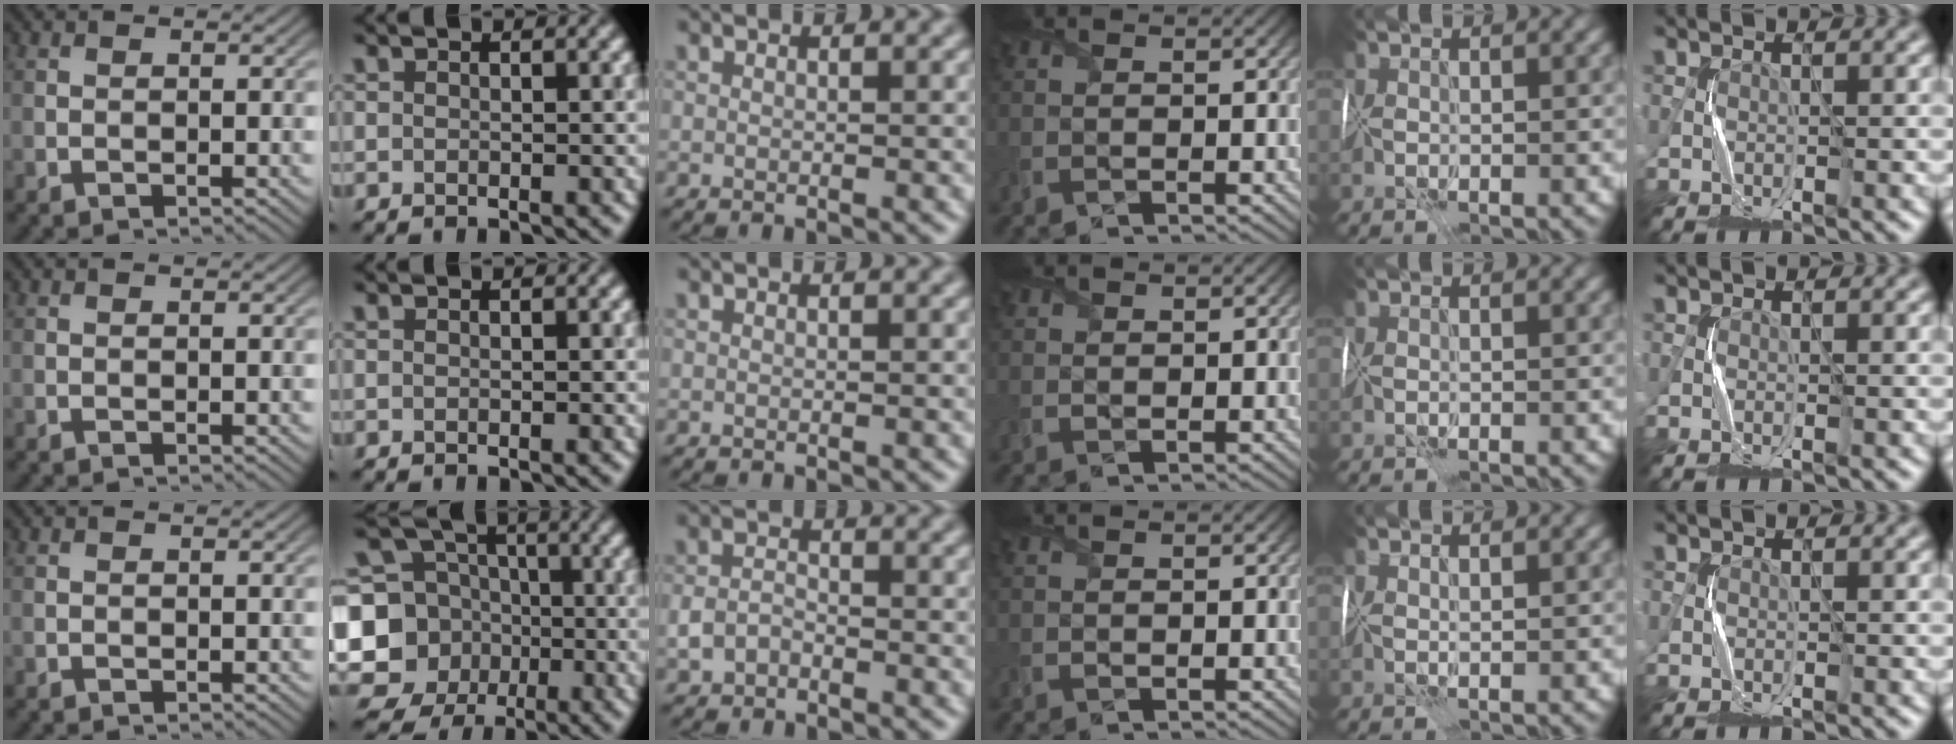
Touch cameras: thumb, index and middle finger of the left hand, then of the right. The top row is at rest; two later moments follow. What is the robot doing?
{"motion": "wrap", "object": "cellophane"}